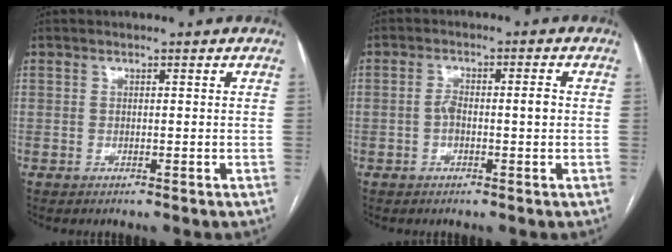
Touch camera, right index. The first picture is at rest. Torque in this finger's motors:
{"motor_torque": [0.02, 0.02, 0.09, 0.02]}